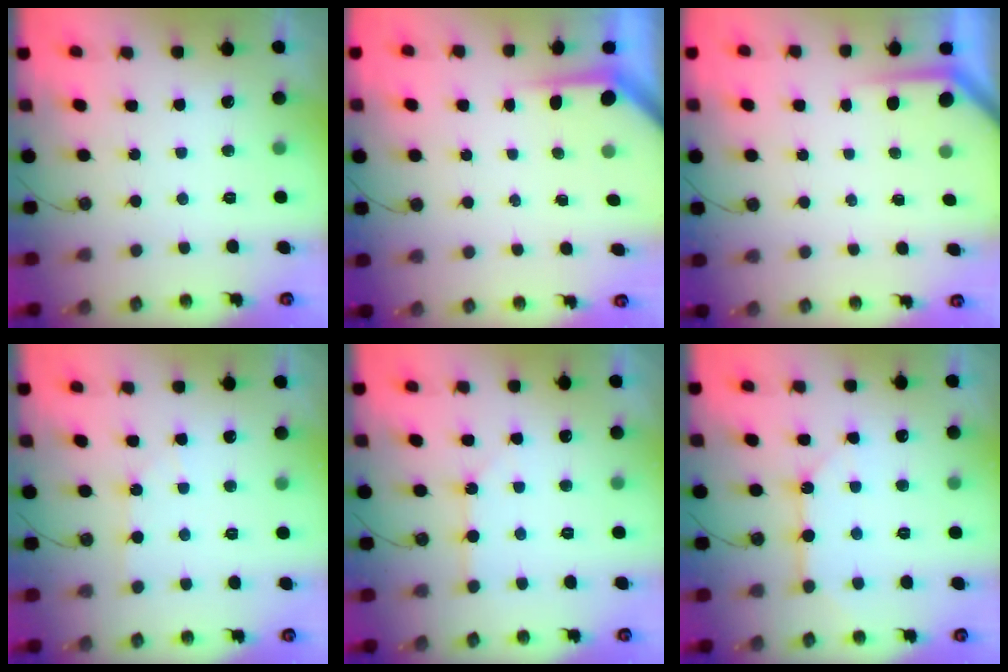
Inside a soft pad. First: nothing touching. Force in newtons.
{"total": 3.6, "press": 3.6, "slide": 0.4}
{"total": 2.7, "press": 2.7, "slide": 0.4}
{"total": 2.9, "press": 2.8, "slide": 0.6}
{"total": 1.3, "press": 1.3, "slide": 0.2}
{"total": 9.6, "press": 9.5, "slide": 0.9}